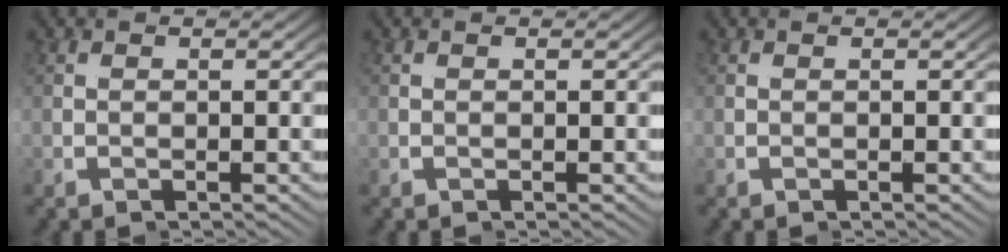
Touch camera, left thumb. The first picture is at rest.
{"total": 0.0}
{"total": 0.0}